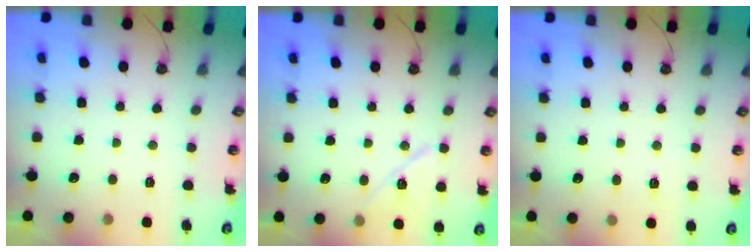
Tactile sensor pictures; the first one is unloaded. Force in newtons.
{"total": 10.6, "press": 10.6, "slide": 1.1}
{"total": 2.6, "press": 2.6, "slide": 0.4}